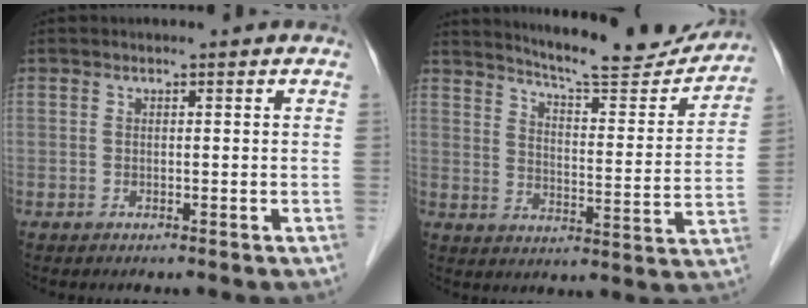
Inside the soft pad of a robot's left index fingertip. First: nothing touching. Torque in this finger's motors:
{"motor_torque": [0.77, -0.74, 0.25, 0.04]}